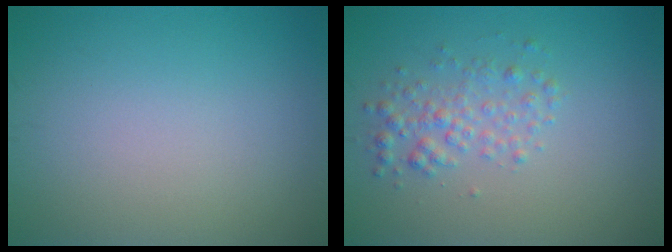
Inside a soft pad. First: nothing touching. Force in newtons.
{"total": 2.3, "press": 2.3, "slide": 0.1}